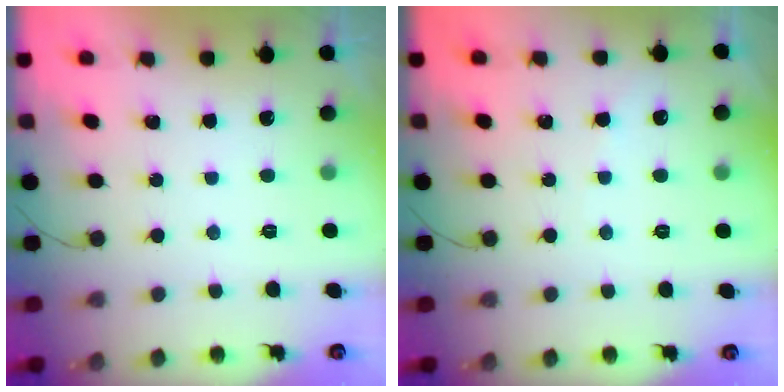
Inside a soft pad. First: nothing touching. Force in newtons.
{"total": 3.4, "press": 3.3, "slide": 0.6}